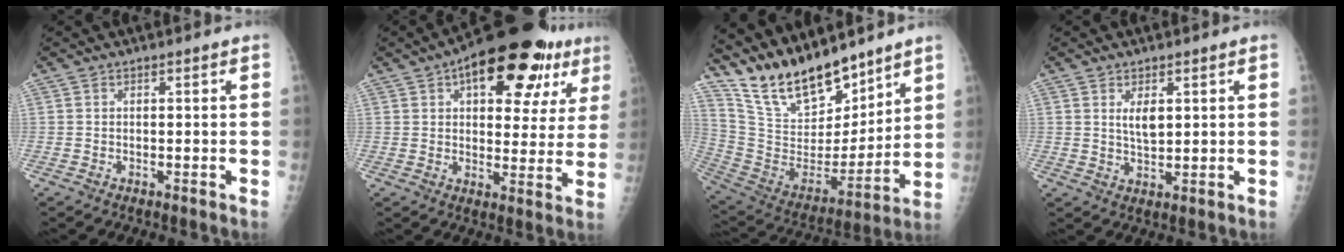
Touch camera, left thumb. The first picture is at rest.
{"total": 22.3, "force": [11.0, 10.5, 16.3], "torque": [-0.189, 0.002, 0.152]}
{"total": 20.1, "force": [16.8, 6.9, 8.5], "torque": [-0.115, -0.092, 0.314]}
{"total": 3.5, "force": [1.3, 1.6, 2.8], "torque": [-0.042, -0.015, 0.029]}